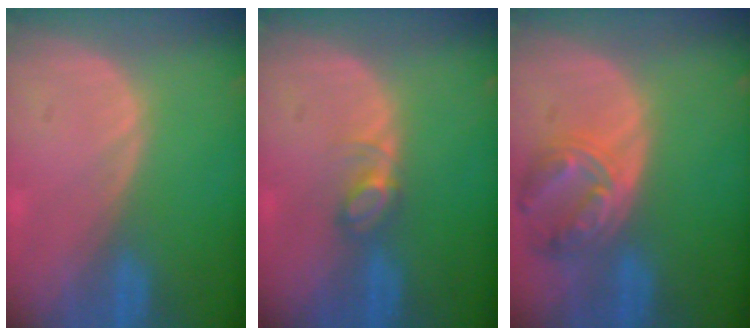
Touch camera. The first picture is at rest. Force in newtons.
{"total": 2.8, "press": 2.8, "slide": 0.4}
{"total": 7.9, "press": 6.9, "slide": 3.9}